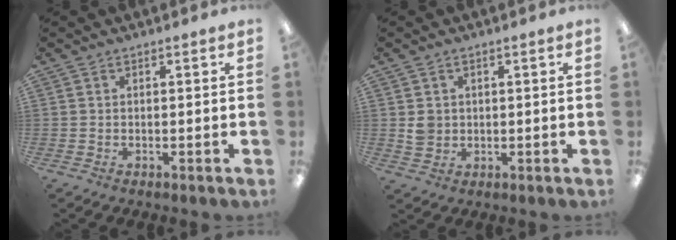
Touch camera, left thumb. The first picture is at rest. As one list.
[{"total": 3.2, "force": [0.7, 2.9, 1.2], "torque": [-0.018, 0.002, 0.013]}]